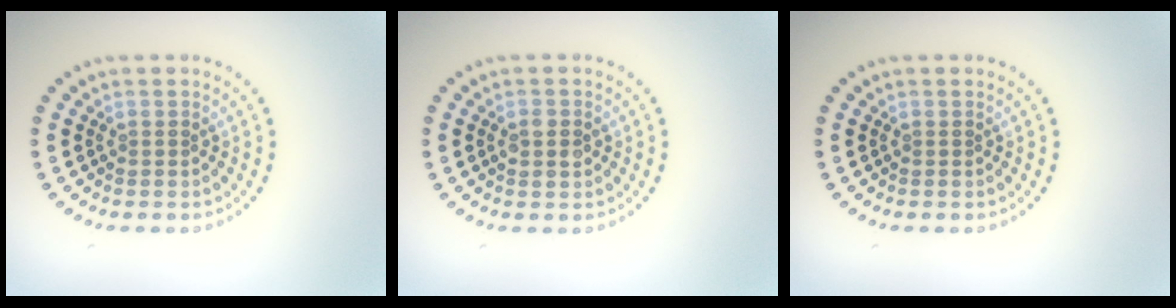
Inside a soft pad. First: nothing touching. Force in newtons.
{"total": 1.9, "press": 1.9, "slide": 0.1}
{"total": 0.0}